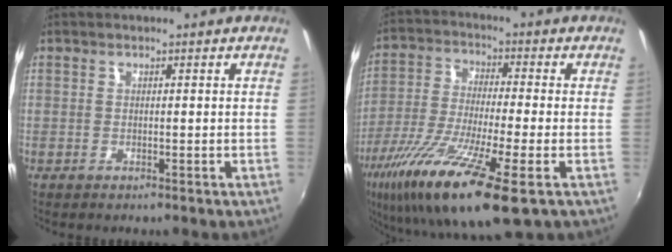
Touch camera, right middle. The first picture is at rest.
{"total": 19.1, "force": [-9.7, 3.2, 16.1], "torque": [-0.321, -0.059, -0.181]}